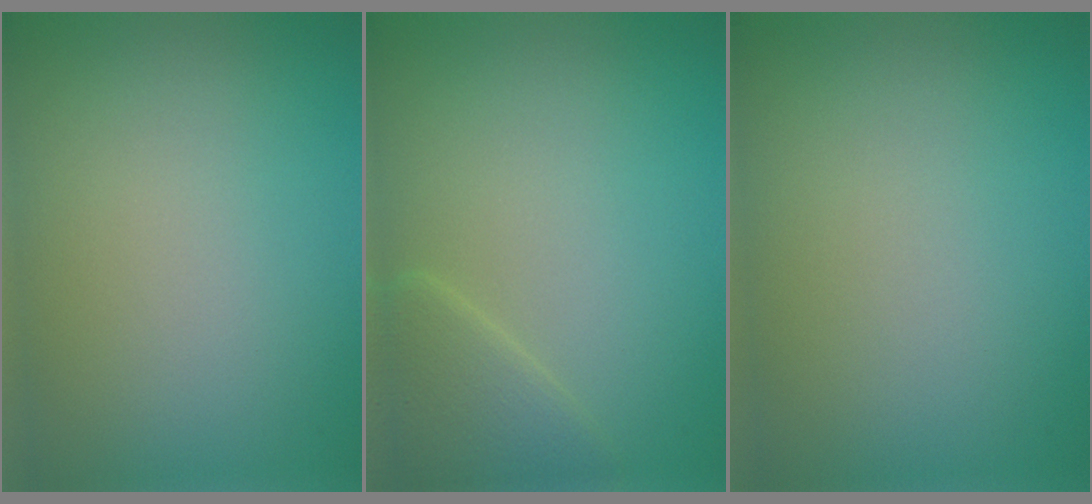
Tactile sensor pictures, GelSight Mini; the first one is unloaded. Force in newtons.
{"total": 2.7, "press": 2.6, "slide": 0.2}
{"total": 0.0}